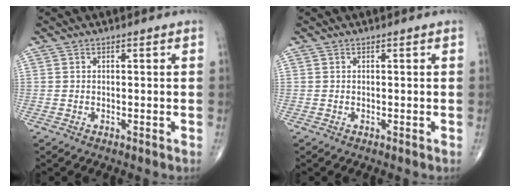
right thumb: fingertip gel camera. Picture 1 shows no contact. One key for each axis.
{"total": 0.0}